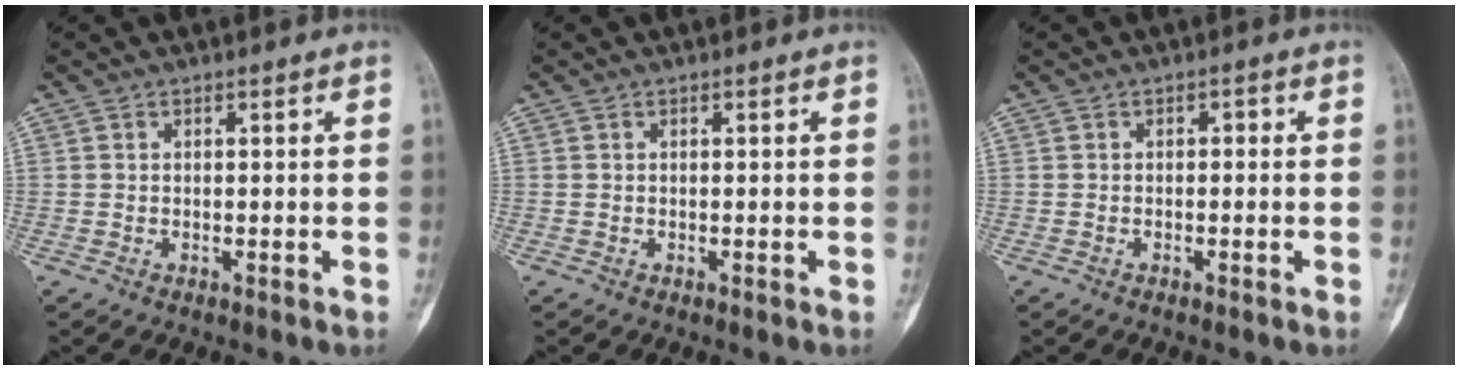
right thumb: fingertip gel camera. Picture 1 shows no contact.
{"total": 0.0}
{"total": 0.8, "force": [-0.2, 0.6, 0.6], "torque": [0.000, 0.007, -0.009]}